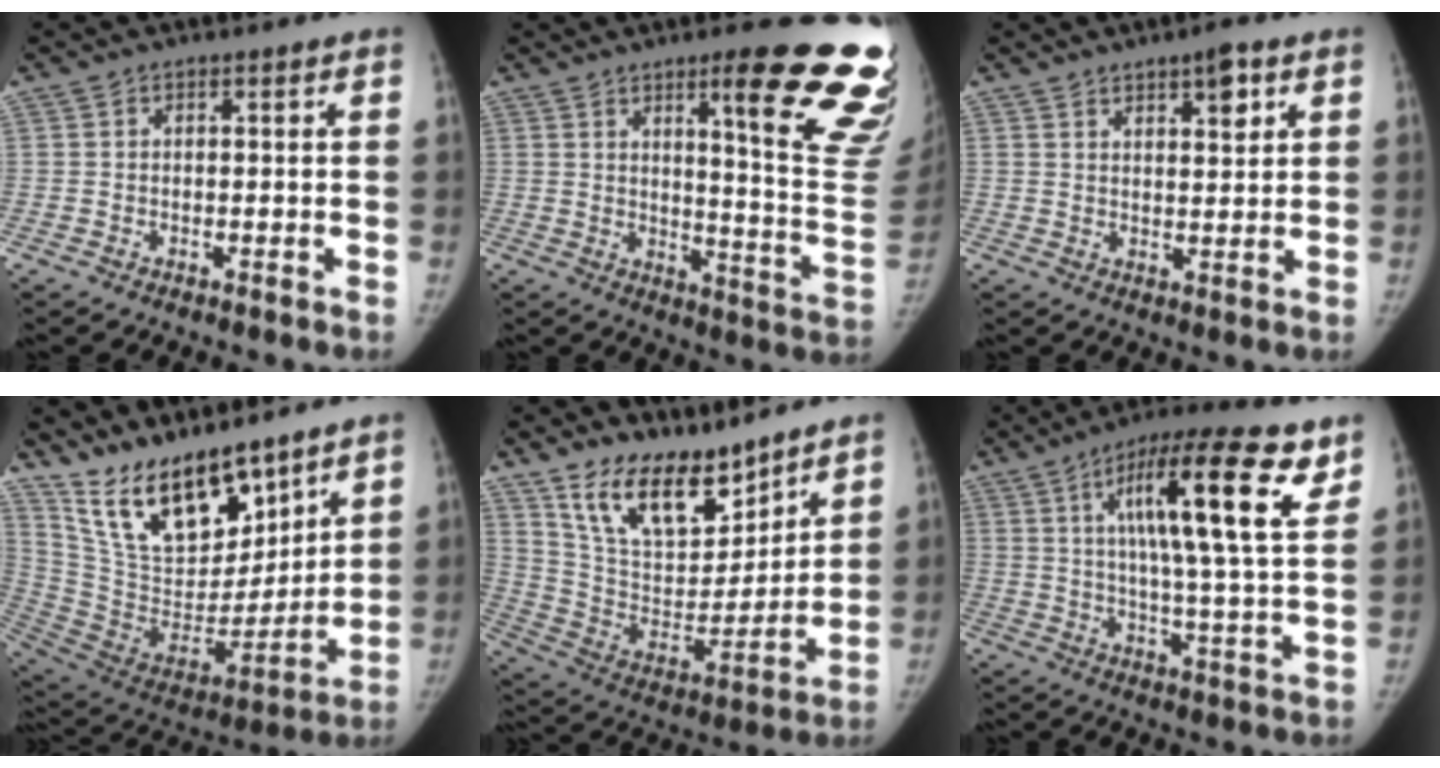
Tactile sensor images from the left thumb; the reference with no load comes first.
{"total": 23.0, "force": [13.1, 3.5, 18.6], "torque": [-0.173, -0.070, 0.174]}
{"total": 5.3, "force": [3.0, 1.9, 3.9], "torque": [-0.045, -0.016, 0.043]}
{"total": 20.3, "force": [15.1, 8.4, 10.6], "torque": [-0.139, -0.088, 0.283]}
{"total": 17.9, "force": [13.3, 8.2, 8.7], "torque": [-0.104, -0.077, 0.247]}
{"total": 19.4, "force": [8.7, 4.2, 16.8], "torque": [-0.239, -0.019, 0.130]}